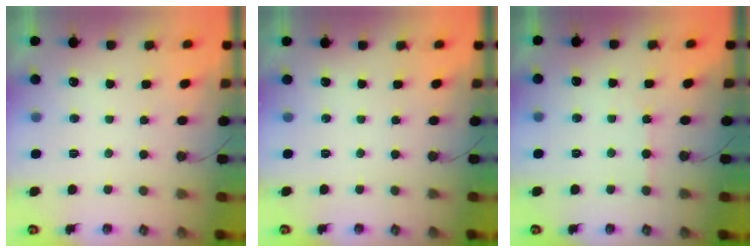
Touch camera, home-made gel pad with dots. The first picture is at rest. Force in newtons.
{"total": 0.0}
{"total": 1.9, "press": 1.8, "slide": 0.4}